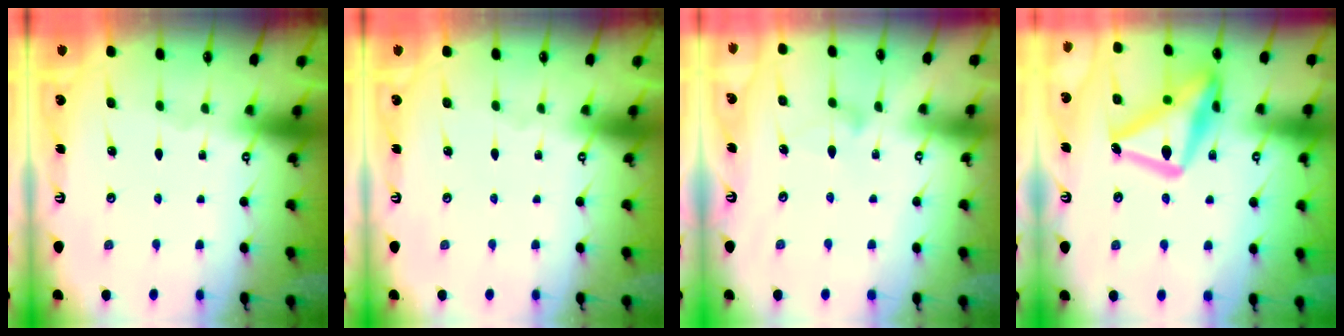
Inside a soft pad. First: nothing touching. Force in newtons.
{"total": 0.0}
{"total": 7.8, "press": 7.8, "slide": 0.4}
{"total": 20.6, "press": 20.6, "slide": 1.4}